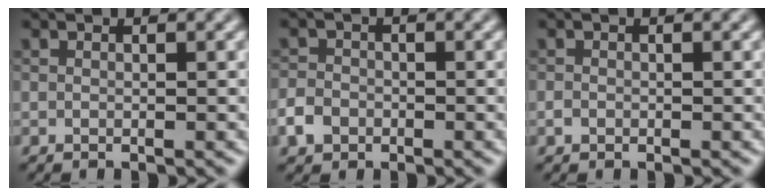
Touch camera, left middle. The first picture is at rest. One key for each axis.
{"total": 2.3, "fx": -1.1, "fy": 1.8, "fz": 0.9, "tx": -0.014, "ty": 0.001, "tz": -0.025}
{"total": 0.6, "fx": -0.3, "fy": 0.5, "fz": 0.2, "tx": -0.001, "ty": -0.002, "tz": -0.005}